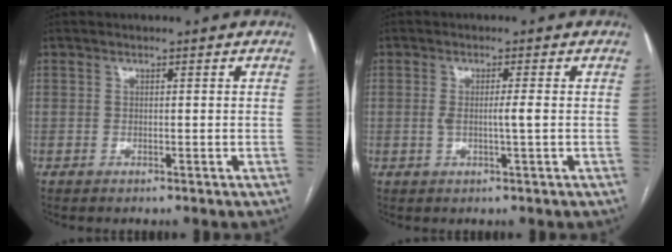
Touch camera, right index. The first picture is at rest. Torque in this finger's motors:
{"motor_torque": [0.71, 0.05, 0.33, 0.10]}